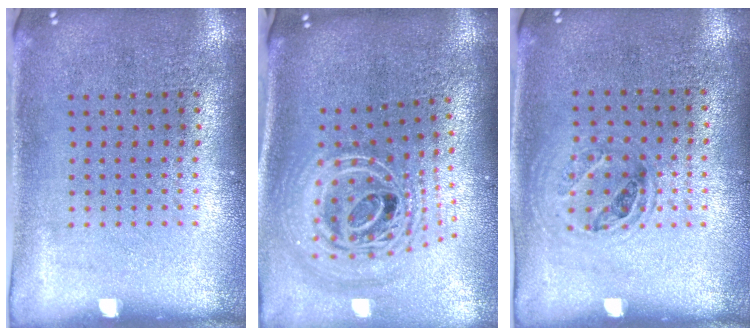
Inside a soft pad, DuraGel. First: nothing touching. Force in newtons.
{"total": 2.8, "press": 1.9, "slide": 2.0}
{"total": 1.0, "press": 0.9, "slide": 0.5}